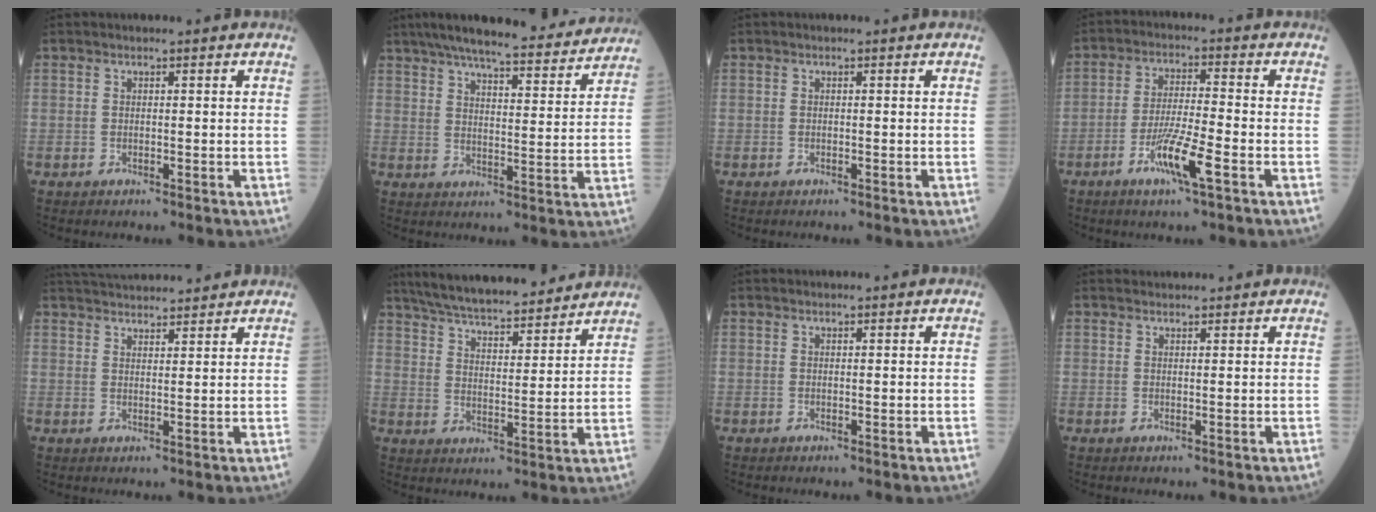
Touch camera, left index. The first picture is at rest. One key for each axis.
{"total": 21.4, "fx": 18.9, "fy": 3.3, "fz": 9.5, "tx": -0.147, "ty": 0.011, "tz": 0.251}
{"total": 0.0}
{"total": 7.4, "fx": -3.5, "fy": 0.1, "fz": 6.5, "tx": -0.130, "ty": -0.011, "tz": -0.066}
{"total": 10.7, "fx": 10.2, "fy": 1.2, "fz": 2.9, "tx": -0.053, "ty": 0.031, "tz": 0.153}
{"total": 19.4, "fx": 17.5, "fy": 3.0, "fz": 7.9, "tx": -0.135, "ty": 0.023, "tz": 0.263}
{"total": 0.7, "fx": 0.7, "fy": 0.0, "fz": 0.1, "tx": -0.003, "ty": 0.015, "tz": 0.014}
{"total": 2.3, "fx": 2.3, "fy": 0.2, "fz": 0.1, "tx": -0.007, "ty": 0.024, "tz": 0.039}